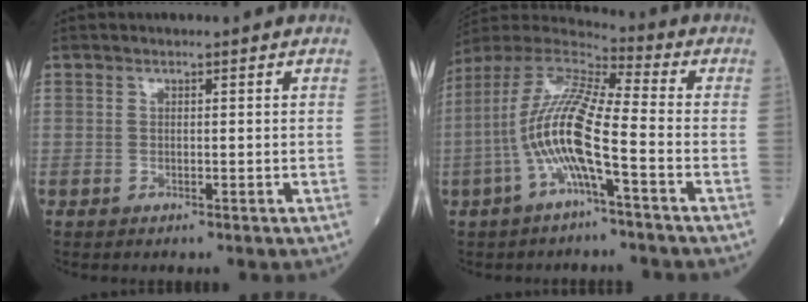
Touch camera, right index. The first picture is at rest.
{"total": 13.4, "force": [-3.6, 1.3, 12.8], "torque": [-0.269, 0.009, -0.079]}